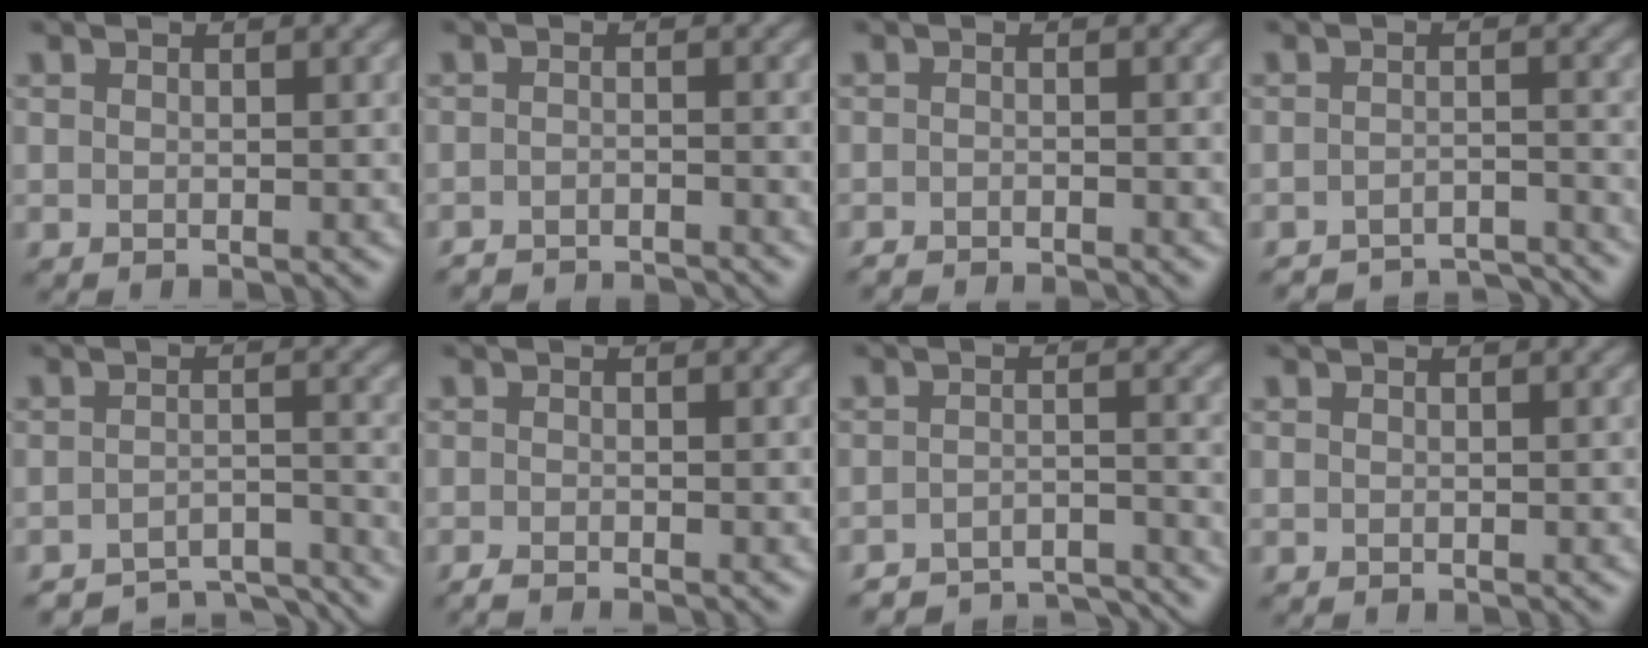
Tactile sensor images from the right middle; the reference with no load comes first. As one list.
[{"total": 4.9, "force": [-4.8, 0.6, 0.9], "torque": [-0.011, -0.004, -0.069]}, {"total": 3.0, "force": [-2.9, 0.3, 0.8], "torque": [-0.015, -0.005, -0.046]}, {"total": 6.8, "force": [-6.6, 1.1, 1.5], "torque": [-0.015, 0.000, -0.085]}, {"total": 6.0, "force": [-5.7, 1.2, 1.7], "torque": [-0.023, -0.008, -0.077]}, {"total": 1.5, "force": [-1.3, 0.2, 0.9], "torque": [-0.013, -0.004, -0.025]}, {"total": 6.8, "force": [-6.5, 1.2, 1.4], "torque": [-0.013, -0.004, -0.088]}, {"total": 0.0}]